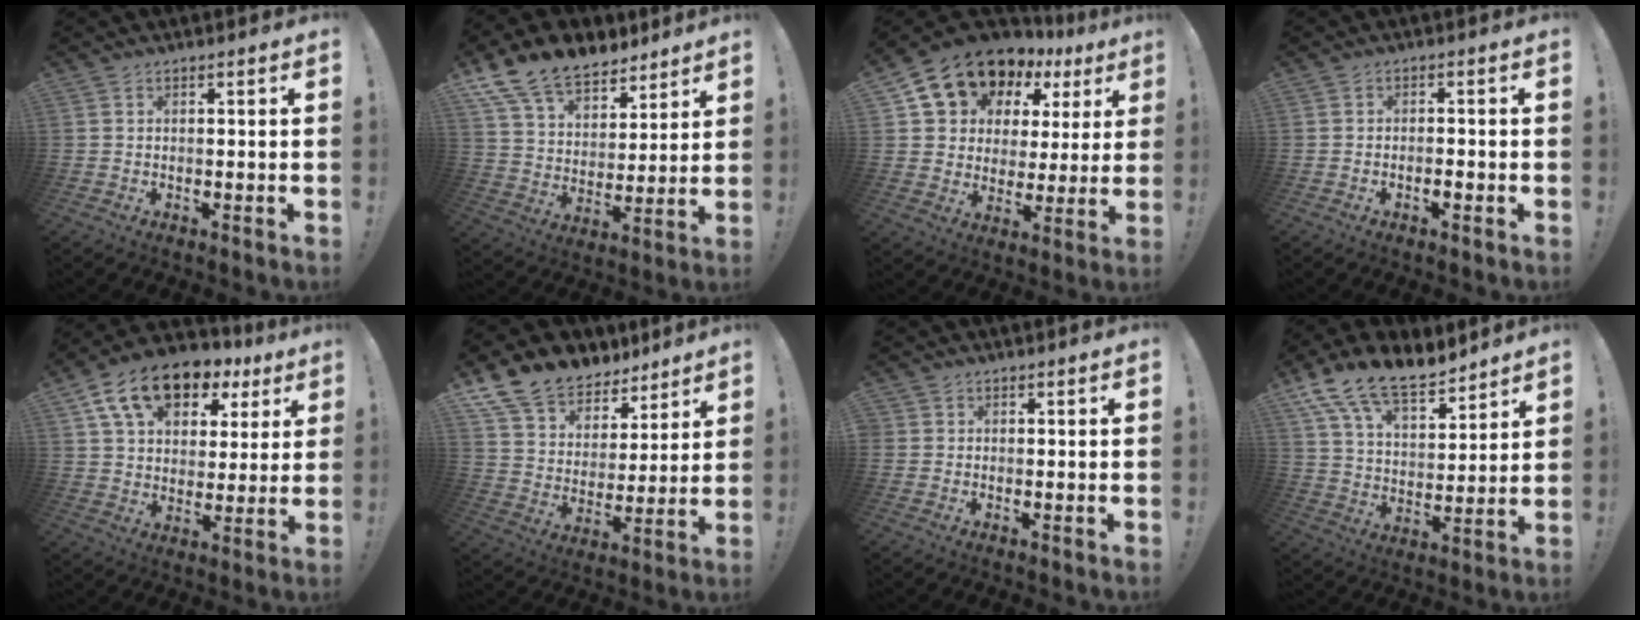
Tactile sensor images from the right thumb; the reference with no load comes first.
{"total": 15.4, "force": [11.2, 8.9, 5.6], "torque": [-0.100, -0.076, 0.212]}
{"total": 14.9, "force": [10.1, 9.4, 5.4], "torque": [-0.092, -0.073, 0.198]}
{"total": 1.8, "force": [-1.2, 0.7, 1.1], "torque": [-0.015, -0.001, -0.020]}
{"total": 16.0, "force": [9.1, 9.9, 8.6], "torque": [-0.145, -0.043, 0.167]}
{"total": 12.8, "force": [9.9, 7.5, 3.1], "torque": [-0.063, -0.077, 0.187]}
{"total": 0.8, "force": [0.1, 0.8, 0.2], "torque": [-0.006, 0.003, 0.003]}
{"total": 15.7, "force": [11.9, 6.9, 7.7], "torque": [-0.139, -0.083, 0.218]}